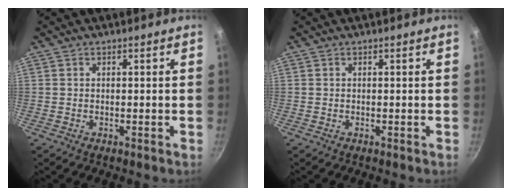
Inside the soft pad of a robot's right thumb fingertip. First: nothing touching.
{"total": 0.0}